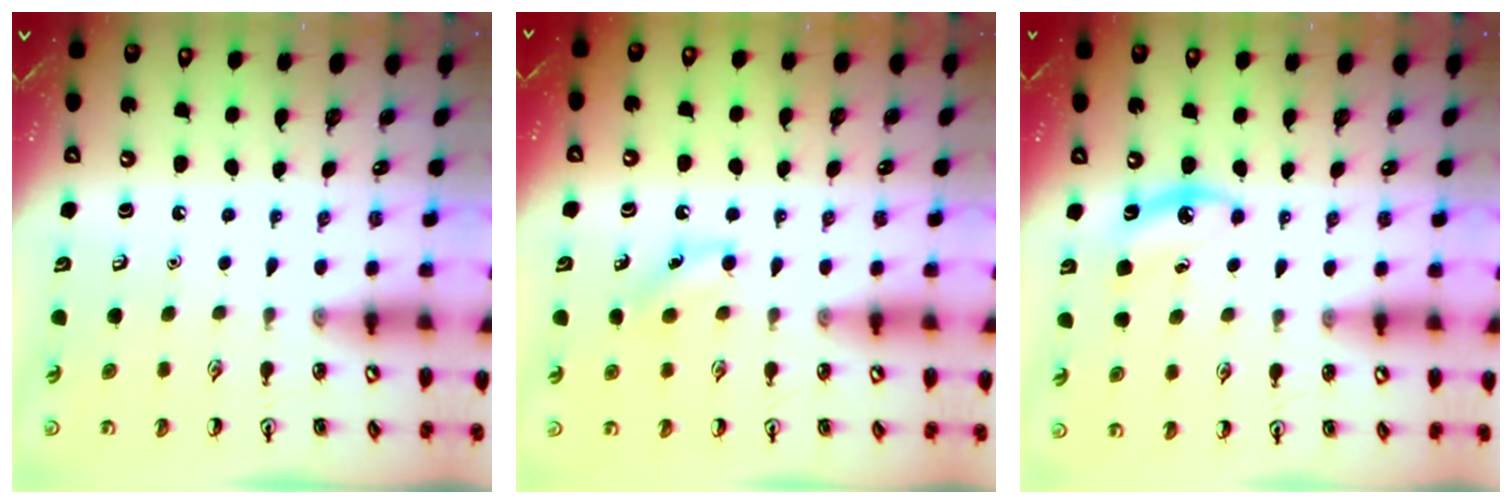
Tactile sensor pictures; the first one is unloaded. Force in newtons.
{"total": 5.8, "press": 5.5, "slide": 1.7}
{"total": 6.0, "press": 5.6, "slide": 2.0}